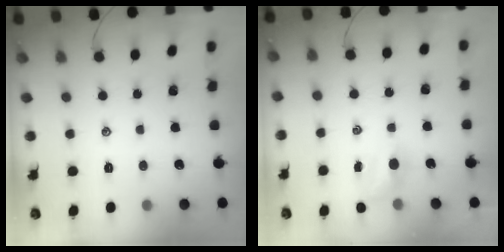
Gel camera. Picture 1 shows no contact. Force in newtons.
{"total": 3.1, "press": 2.9, "slide": 1.1}